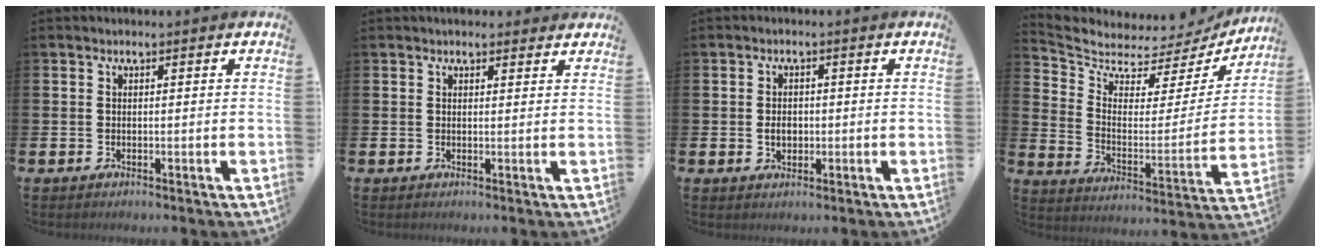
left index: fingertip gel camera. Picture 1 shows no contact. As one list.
[{"total": 1.7, "force": [1.7, 0.5, 0.1], "torque": [0.003, -0.002, 0.029]}, {"total": 2.3, "force": [-0.1, 1.7, 1.5], "torque": [-0.011, -0.001, -0.009]}, {"total": 5.1, "force": [4.4, 2.5, 0.9], "torque": [-0.052, -0.043, 0.068]}]